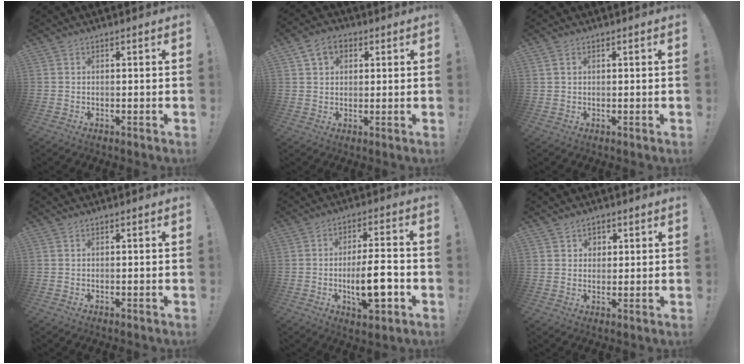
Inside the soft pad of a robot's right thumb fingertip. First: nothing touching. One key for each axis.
{"total": 6.9, "fx": 2.9, "fy": 5.1, "fz": 3.7, "tx": -0.057, "ty": 0.003, "tz": 0.056}
{"total": 1.4, "fx": 0.6, "fy": 1.1, "fz": 0.6, "tx": -0.005, "ty": 0.000, "tz": 0.011}
{"total": 0.0}
{"total": 12.8, "fx": -3.2, "fy": 3.5, "fz": 11.9, "tx": -0.194, "ty": 0.002, "tz": -0.057}
{"total": 3.9, "fx": 1.9, "fy": 3.4, "fz": 0.3, "tx": -0.003, "ty": -0.009, "tz": 0.035}